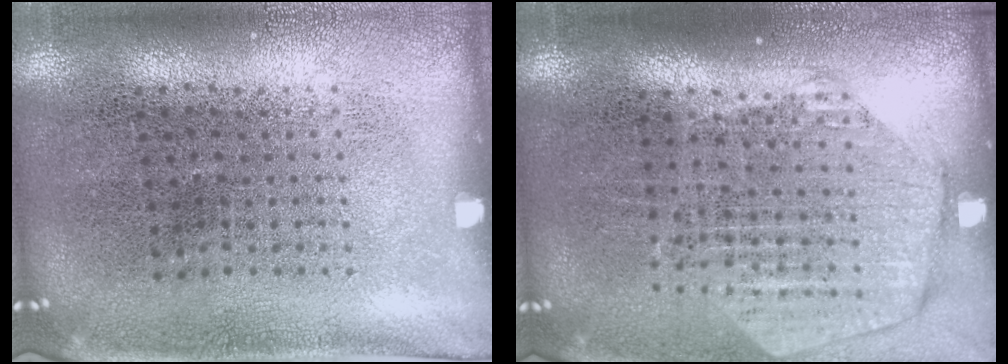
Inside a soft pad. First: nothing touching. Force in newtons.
{"total": 1.9, "press": 1.7, "slide": 0.9}